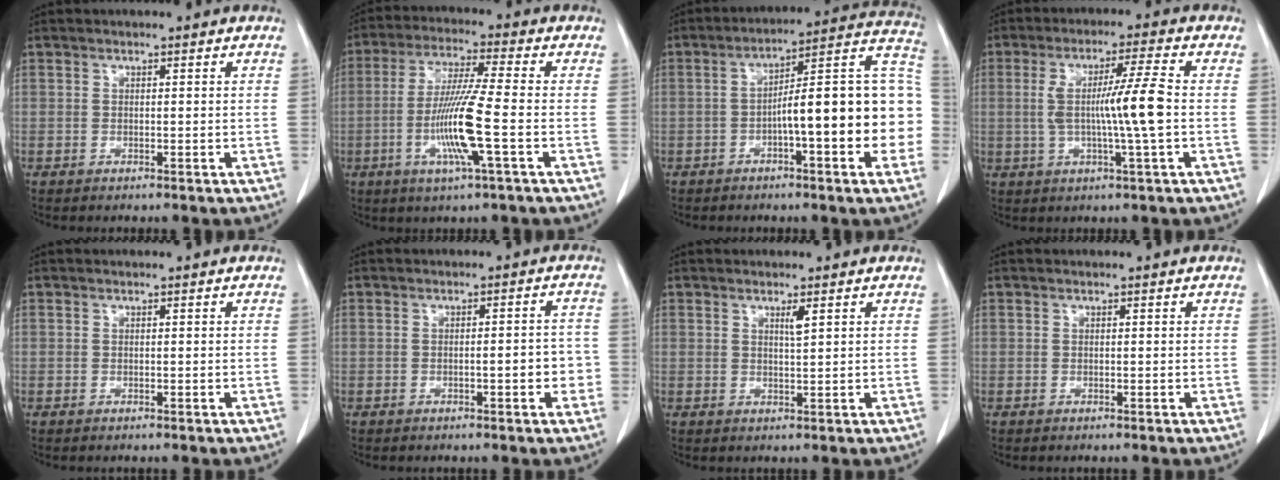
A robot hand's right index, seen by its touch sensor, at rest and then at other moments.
{"total": 11.0, "force": [-2.8, -0.5, 10.6], "torque": [-0.211, -0.012, -0.059]}
{"total": 18.1, "force": [-3.1, 2.8, 17.6], "torque": [-0.204, 0.045, -0.041]}
{"total": 9.1, "force": [-0.3, -0.9, 9.0], "torque": [-0.166, 0.002, -0.006]}
{"total": 0.0}
{"total": 3.6, "force": [-1.0, 1.0, 3.3], "torque": [-0.044, 0.013, -0.011]}
{"total": 1.5, "force": [0.9, 0.0, 1.3], "torque": [-0.021, -0.006, 0.013]}
{"total": 0.0}